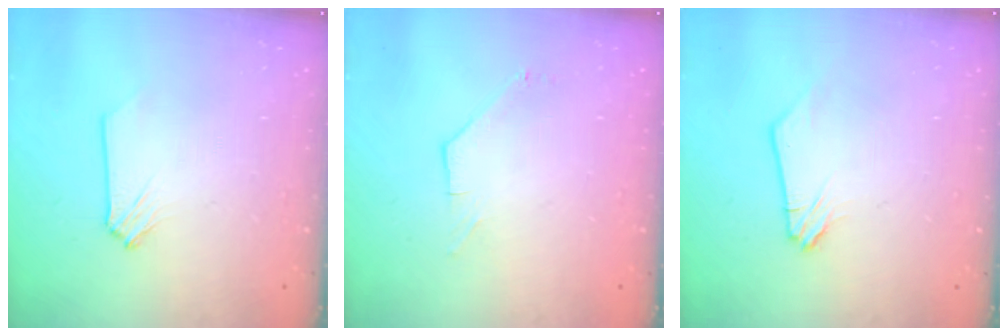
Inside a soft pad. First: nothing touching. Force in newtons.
{"total": 1.0, "press": 0.9, "slide": 0.2}
{"total": 0.0}